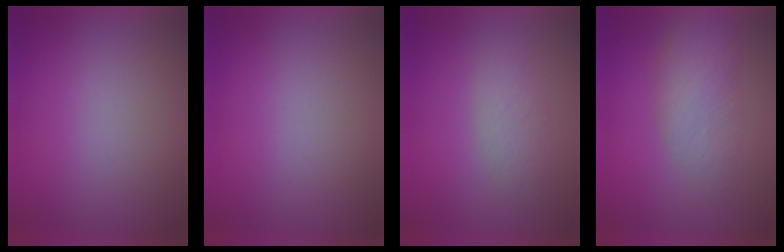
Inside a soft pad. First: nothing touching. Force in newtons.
{"total": 0.0}
{"total": 2.7}
{"total": 4.4}